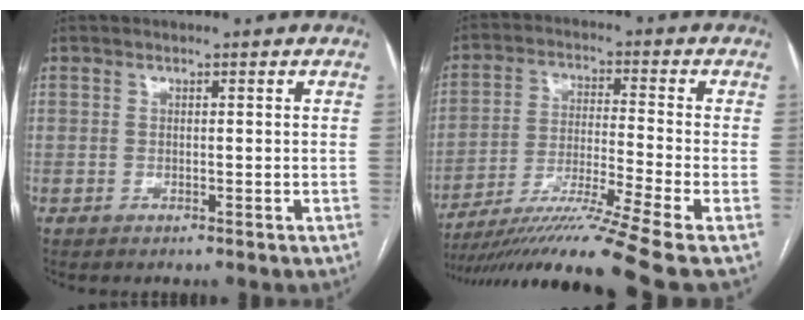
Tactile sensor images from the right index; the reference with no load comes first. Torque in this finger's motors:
{"motor_torque": [1.40, -0.74, 0.73, 0.16]}